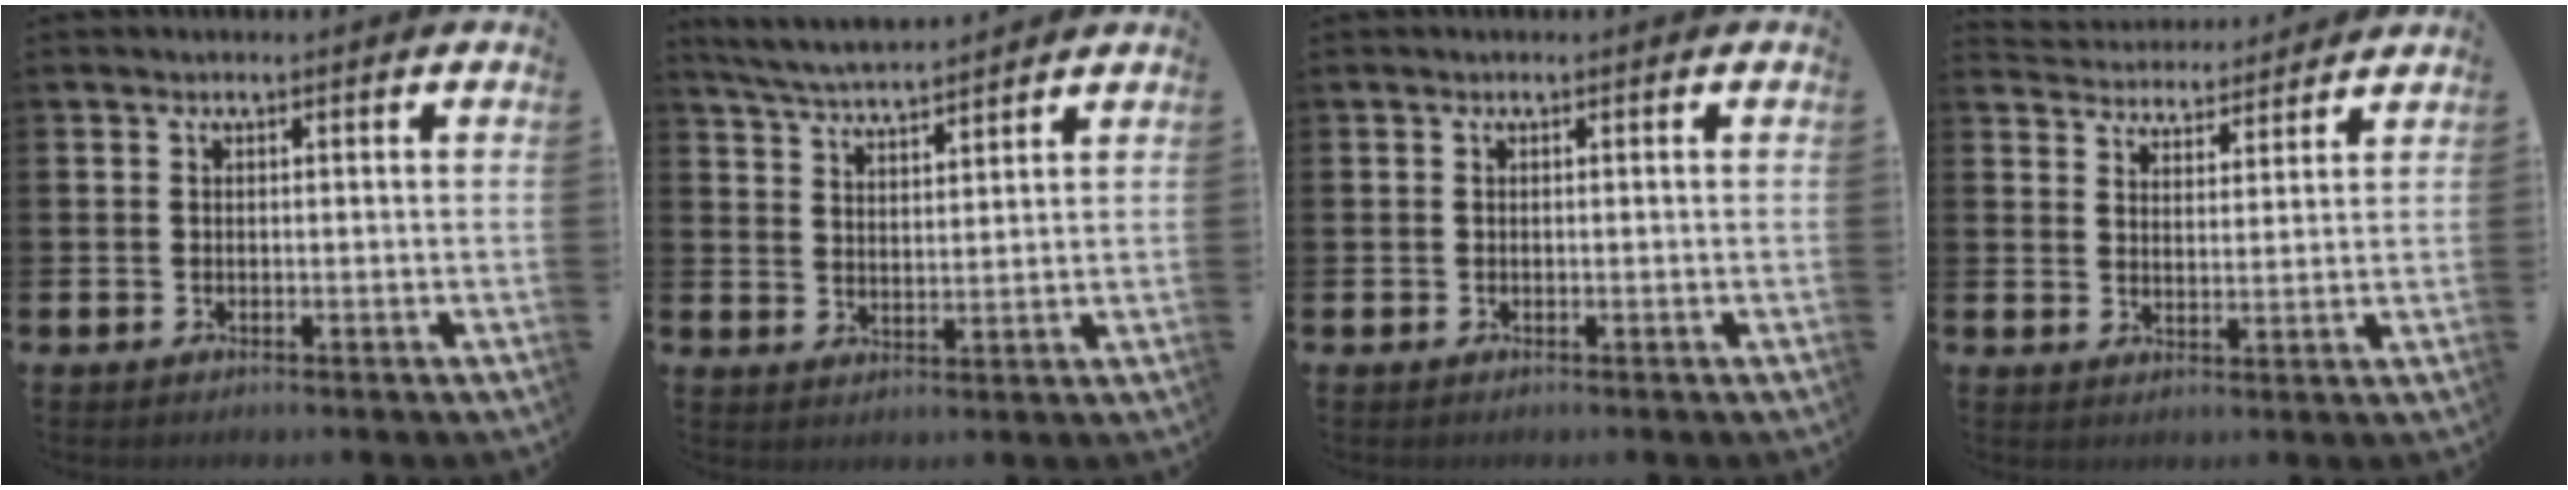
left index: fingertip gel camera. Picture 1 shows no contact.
{"total": 5.3, "force": [5.3, 0.2, 0.8], "torque": [-0.040, -0.028, 0.095]}
{"total": 0.0}
{"total": 4.7, "force": [4.6, 0.8, -0.5], "torque": [-0.008, -0.035, 0.082]}